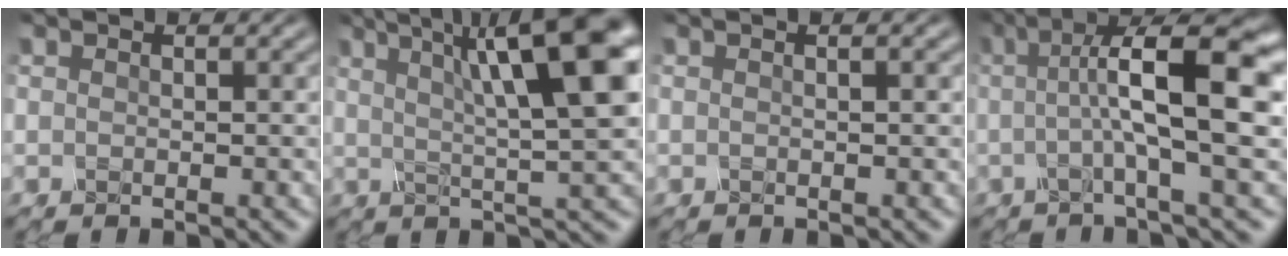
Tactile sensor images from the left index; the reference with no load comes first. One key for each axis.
{"total": 12.3, "fx": 4.0, "fy": 2.9, "fz": 11.3, "tx": -0.146, "ty": 0.012, "tz": 0.062}
{"total": 2.1, "fx": 0.7, "fy": 1.1, "fz": 1.6, "tx": -0.006, "ty": 0.005, "tz": -0.013}
{"total": 9.6, "fx": 0.8, "fy": 1.9, "fz": 9.4, "tx": -0.125, "ty": 0.017, "tz": 0.005}